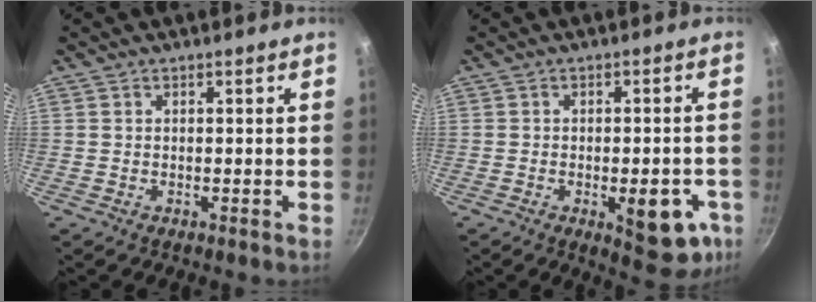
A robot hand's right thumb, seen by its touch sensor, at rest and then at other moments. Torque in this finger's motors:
{"motor_torque": [1.15, 1.25, 1.06, -0.51, 0.30]}